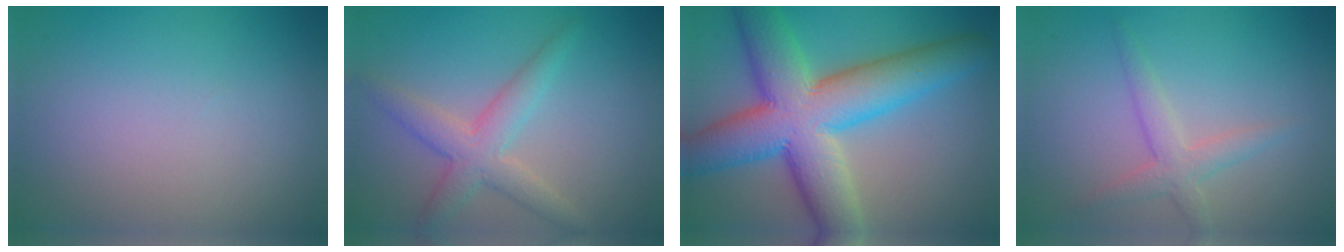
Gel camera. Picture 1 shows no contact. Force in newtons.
{"total": 3.8, "press": 3.8, "slide": 0.1}
{"total": 12.1, "press": 12.1, "slide": 0.8}
{"total": 2.5, "press": 2.5, "slide": 0.1}